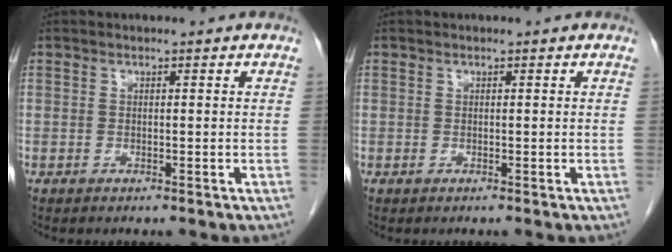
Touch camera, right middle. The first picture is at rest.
{"total": 0.0}